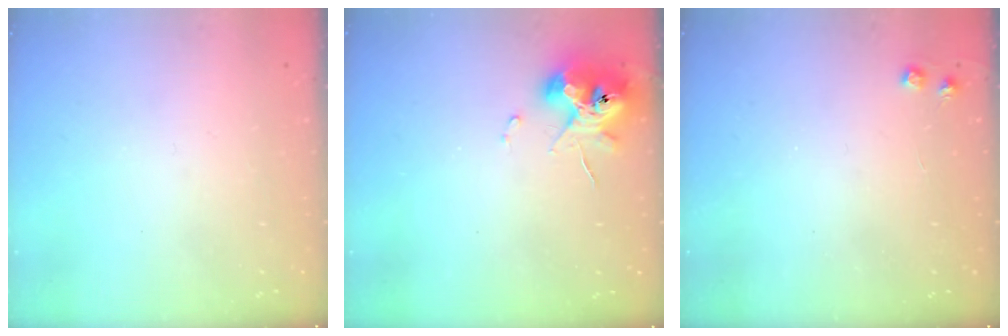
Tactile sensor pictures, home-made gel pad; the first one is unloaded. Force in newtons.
{"total": 10.1, "press": 10.0, "slide": 1.5}
{"total": 4.1, "press": 4.0, "slide": 0.5}